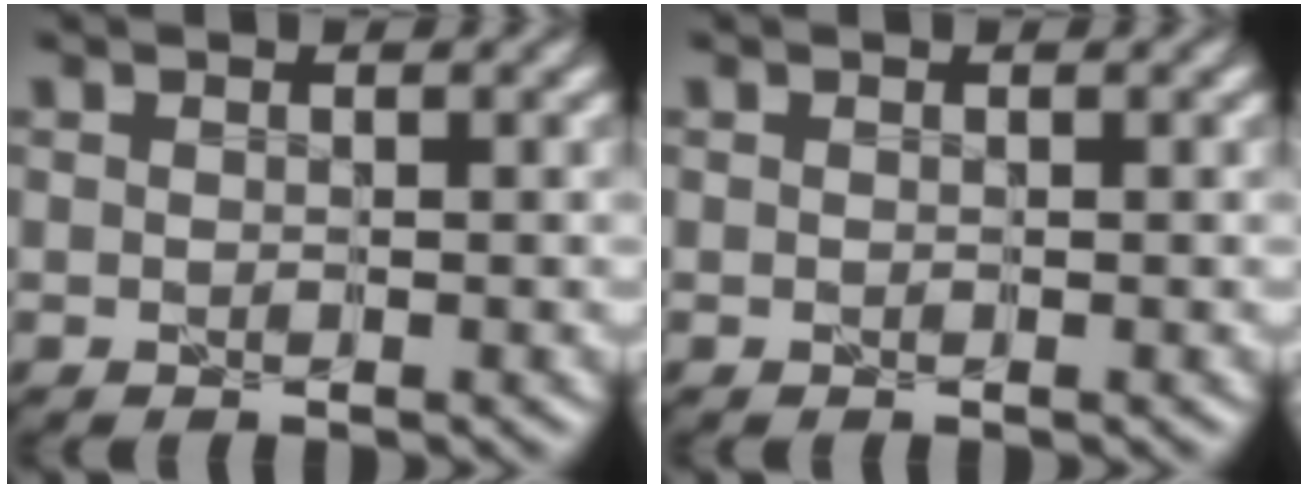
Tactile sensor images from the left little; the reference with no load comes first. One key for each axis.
{"total": 0.0}